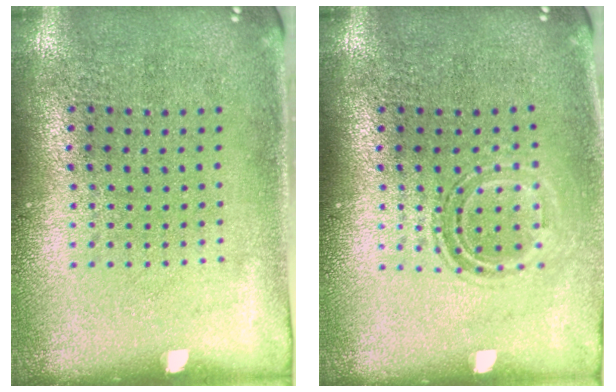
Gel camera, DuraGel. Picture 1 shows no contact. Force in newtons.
{"total": 1.3, "press": 1.1, "slide": 0.7}